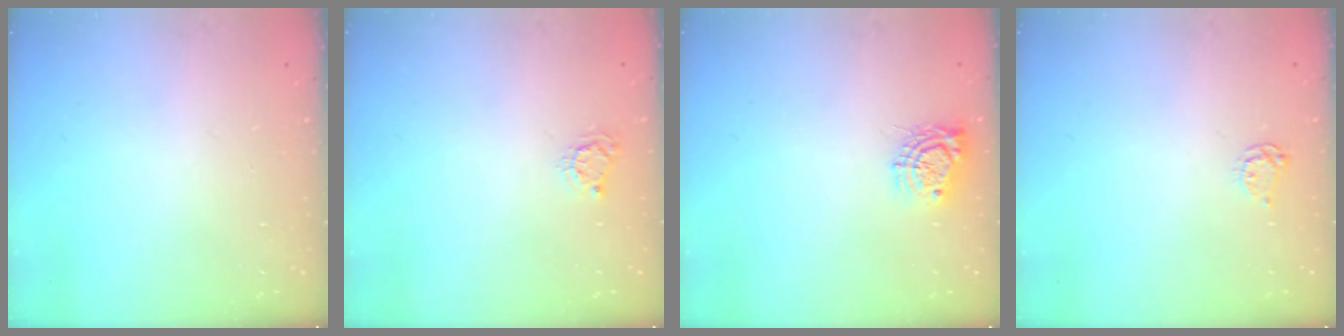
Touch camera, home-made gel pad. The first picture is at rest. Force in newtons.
{"total": 4.8, "press": 4.7, "slide": 0.5}
{"total": 8.7, "press": 8.7, "slide": 0.5}
{"total": 3.8, "press": 3.8, "slide": 0.4}